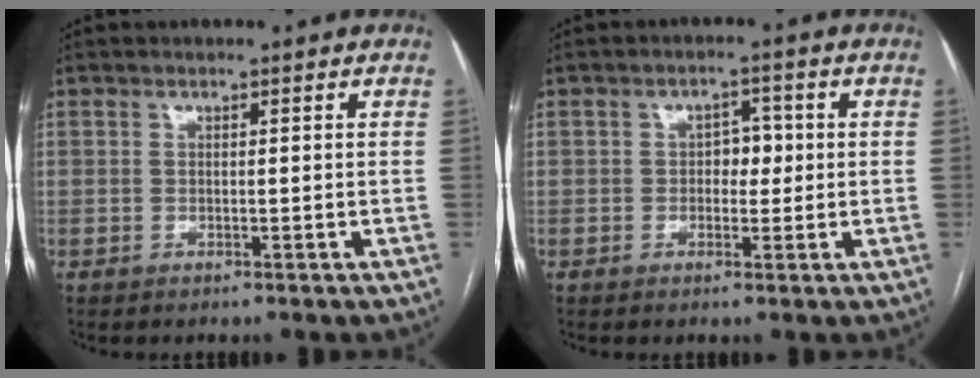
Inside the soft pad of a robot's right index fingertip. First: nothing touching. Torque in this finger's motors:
{"motor_torque": [0.70, 0.08, 0.12, 0.03]}